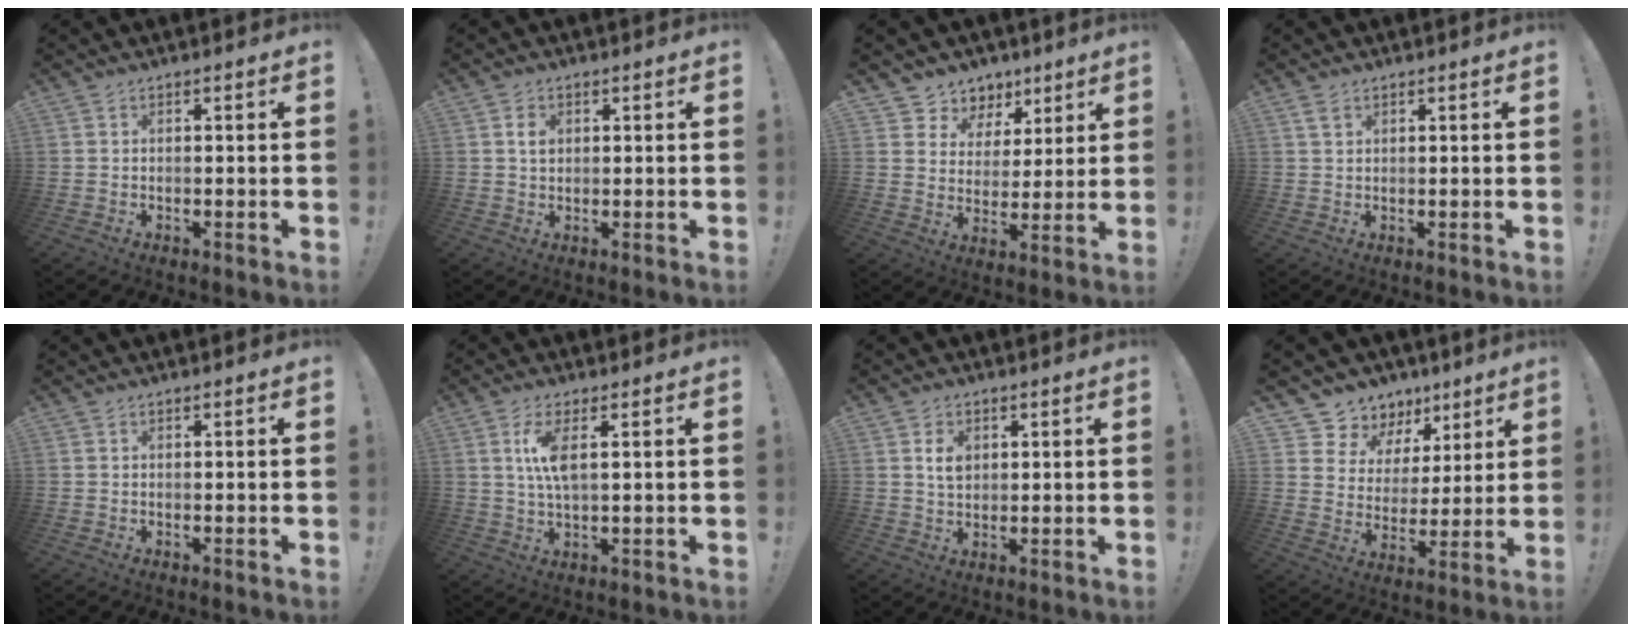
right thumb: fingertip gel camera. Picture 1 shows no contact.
{"total": 3.0, "force": [0.7, 2.2, 1.8], "torque": [-0.024, 0.001, 0.010]}
{"total": 7.4, "force": [4.4, 5.9, 0.8], "torque": [-0.005, -0.040, 0.088]}
{"total": 1.9, "force": [1.2, 1.0, 0.9], "torque": [-0.008, -0.004, 0.021]}
{"total": 0.0}
{"total": 7.7, "force": [2.1, 2.3, 7.0], "torque": [-0.127, -0.008, 0.033]}
{"total": 4.7, "force": [1.3, 3.7, 2.7], "torque": [-0.030, -0.004, 0.020]}
{"total": 9.5, "force": [6.7, 6.7, 1.2], "torque": [-0.024, -0.056, 0.130]}